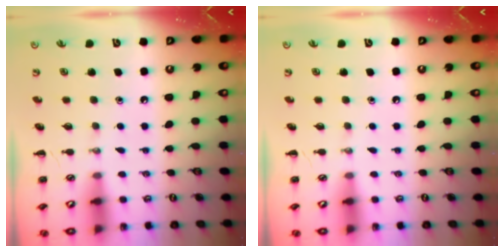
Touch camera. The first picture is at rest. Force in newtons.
{"total": 0.0}